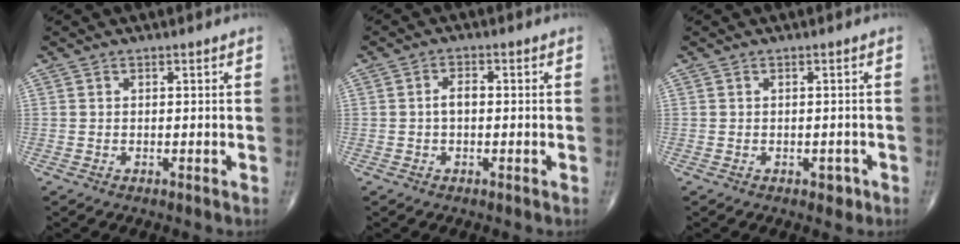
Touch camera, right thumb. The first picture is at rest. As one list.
[{"total": 2.4, "force": [-0.3, 1.3, 1.9], "torque": [-0.030, 0.009, -0.008]}, {"total": 1.4, "force": [-0.8, 0.9, 0.8], "torque": [-0.002, 0.004, -0.009]}]